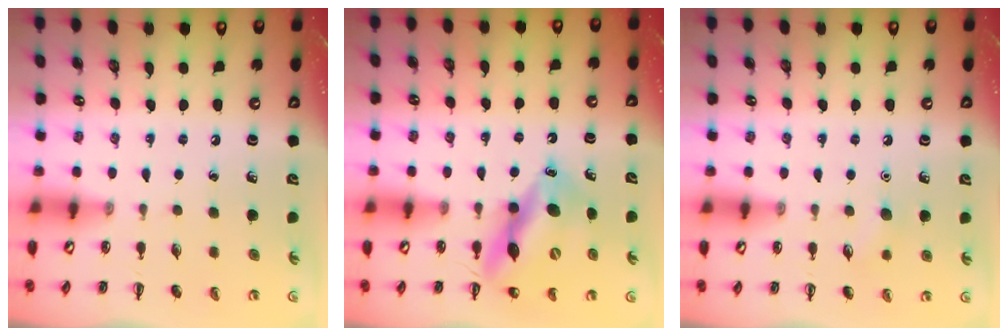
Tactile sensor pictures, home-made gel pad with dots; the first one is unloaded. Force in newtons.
{"total": 13.8, "press": 13.2, "slide": 4.0}
{"total": 5.6, "press": 5.4, "slide": 1.5}